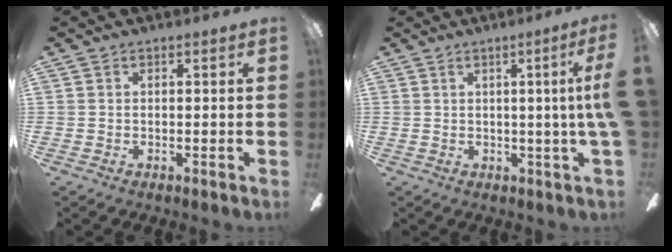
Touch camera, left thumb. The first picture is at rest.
{"total": 6.6, "force": [1.3, -0.2, 6.4], "torque": [-0.098, -0.010, 0.018]}